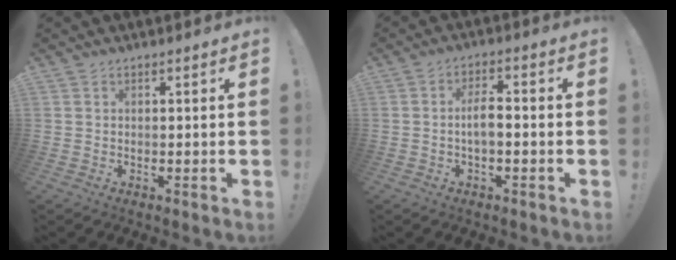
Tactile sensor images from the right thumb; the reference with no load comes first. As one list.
[{"total": 5.5, "force": [-1.1, 2.1, 5.0], "torque": [-0.093, 0.006, -0.022]}]